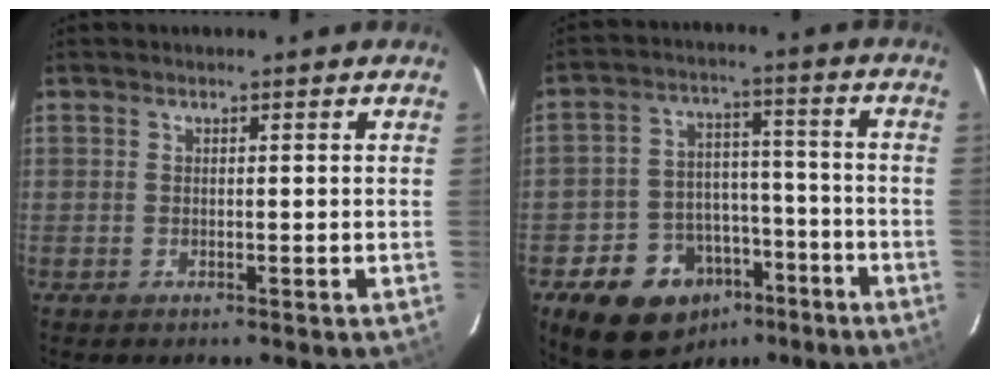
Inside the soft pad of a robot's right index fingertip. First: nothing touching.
{"total": 15.1, "force": [-8.7, 11.0, 5.5], "torque": [-0.126, 0.036, -0.113]}